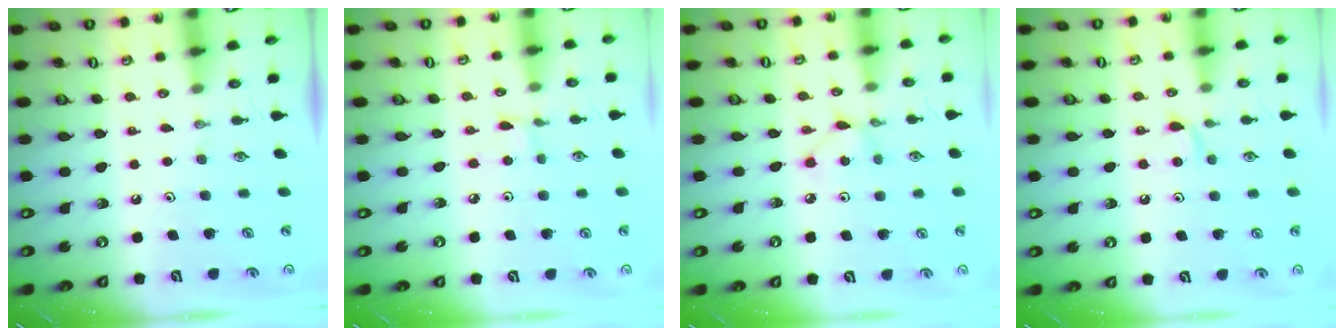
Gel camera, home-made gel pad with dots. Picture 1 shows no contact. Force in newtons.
{"total": 1.9, "press": 1.9, "slide": 0.2}
{"total": 2.4, "press": 2.4, "slide": 0.1}
{"total": 5.2, "press": 5.2, "slide": 0.7}